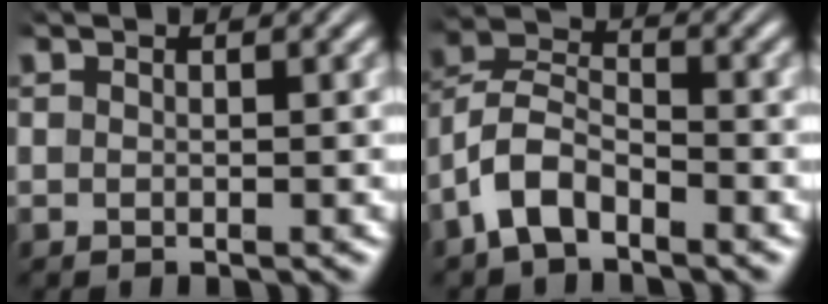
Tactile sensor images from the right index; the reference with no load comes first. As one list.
[{"total": 5.8, "force": [-2.1, 4.7, 2.7], "torque": [-0.069, -0.015, -0.043]}]